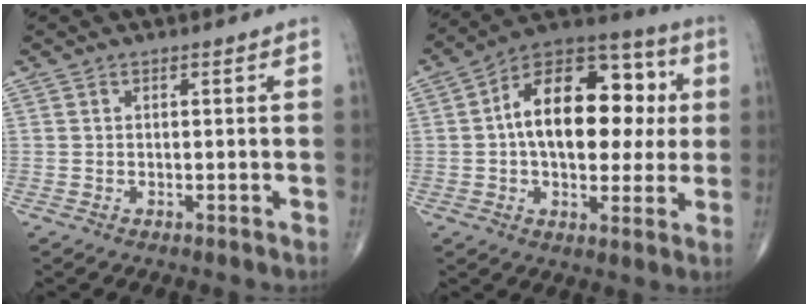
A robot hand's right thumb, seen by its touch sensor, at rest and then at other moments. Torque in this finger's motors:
{"motor_torque": [-0.19, 0.51, 1.57, 0.51, 0.37]}